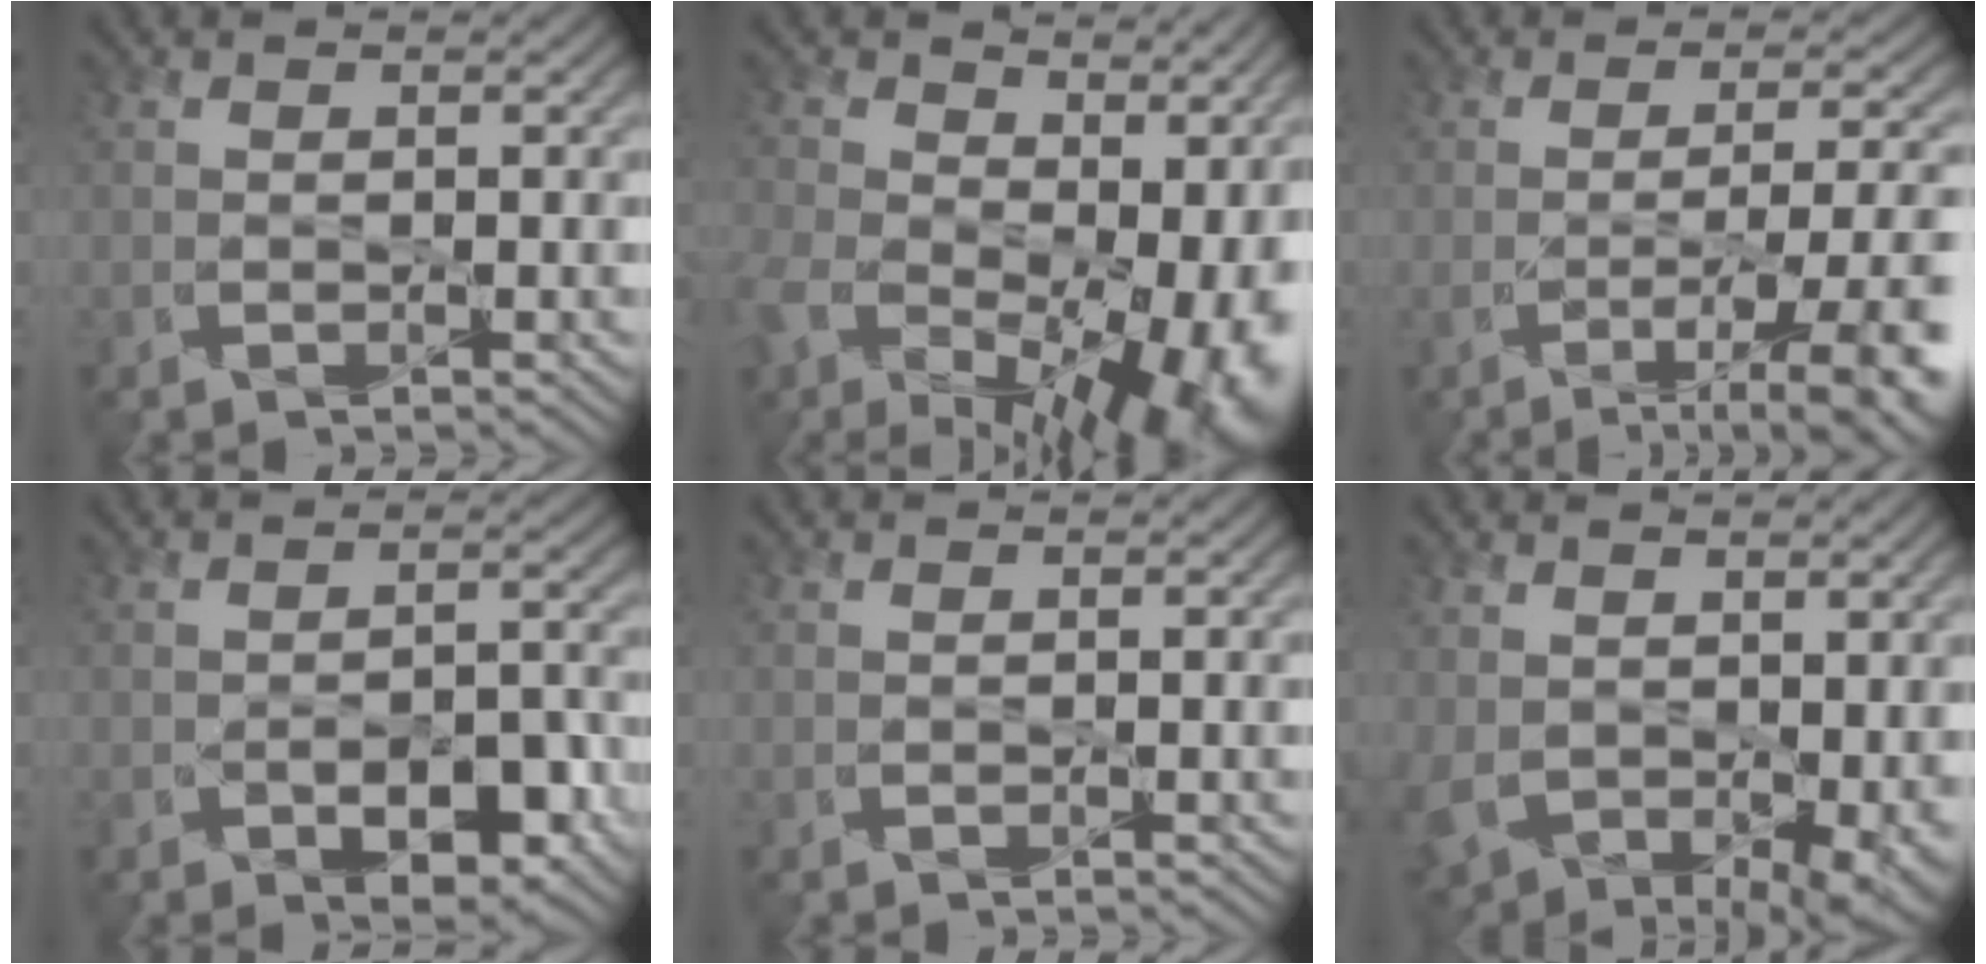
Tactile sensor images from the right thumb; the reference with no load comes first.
{"total": 17.9, "force": [-2.3, 12.3, 12.7], "torque": [-0.223, -0.040, 0.004]}
{"total": 9.8, "force": [-4.6, 2.7, 8.3], "torque": [-0.115, 0.001, -0.059]}
{"total": 6.4, "force": [-3.2, 3.4, 4.5], "torque": [-0.060, 0.005, -0.039]}
{"total": 0.0}
{"total": 10.5, "force": [-0.9, 7.6, 7.3], "torque": [-0.174, -0.056, 0.018]}